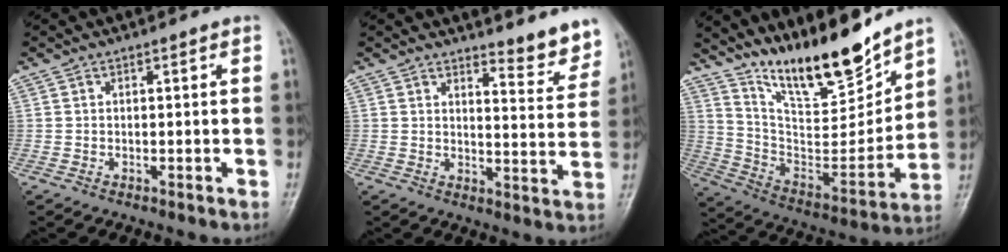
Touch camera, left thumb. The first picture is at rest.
{"total": 6.7, "force": [6.2, 1.3, 2.2], "torque": [-0.014, -0.064, 0.077]}
{"total": 17.9, "force": [15.0, 3.8, 9.0], "torque": [-0.111, -0.104, 0.275]}